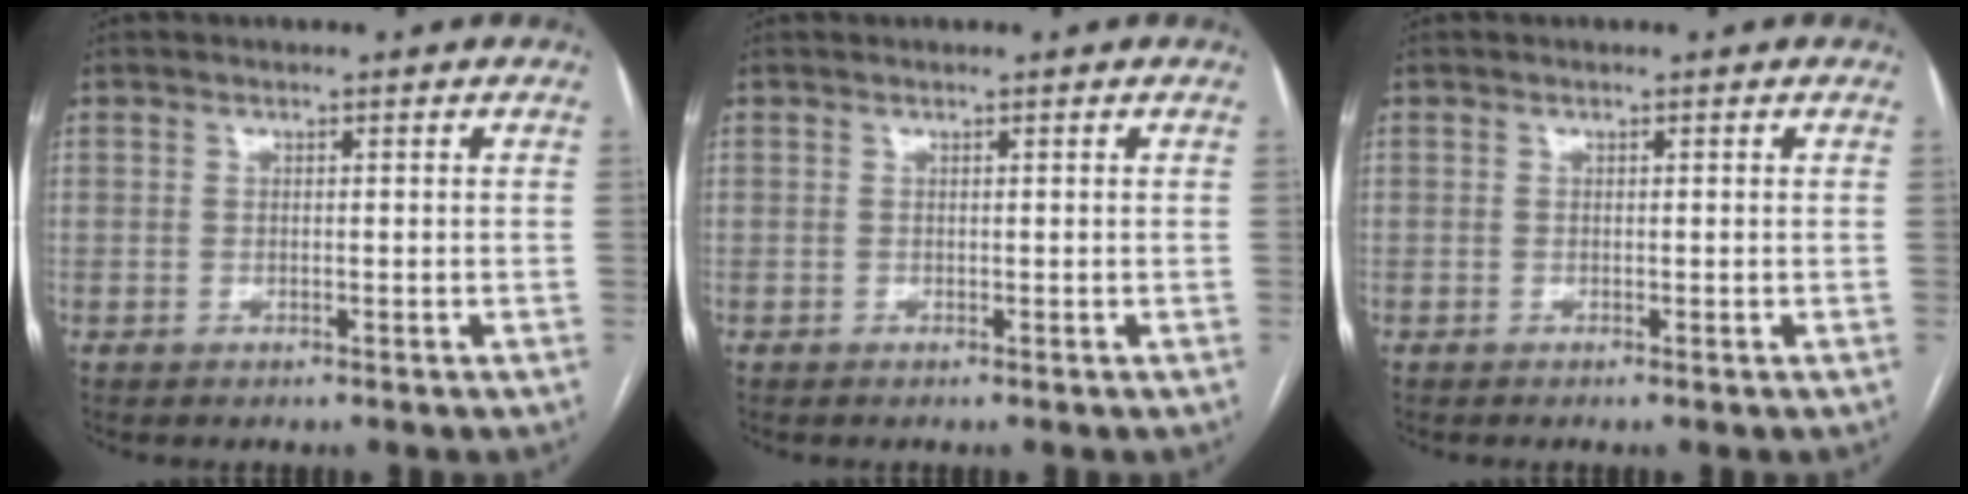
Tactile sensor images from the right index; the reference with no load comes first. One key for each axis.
{"total": 0.0}
{"total": 0.0}